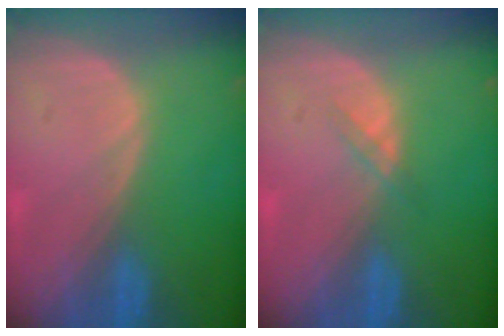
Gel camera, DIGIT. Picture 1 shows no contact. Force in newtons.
{"total": 1.3, "press": 1.3, "slide": 0.2}